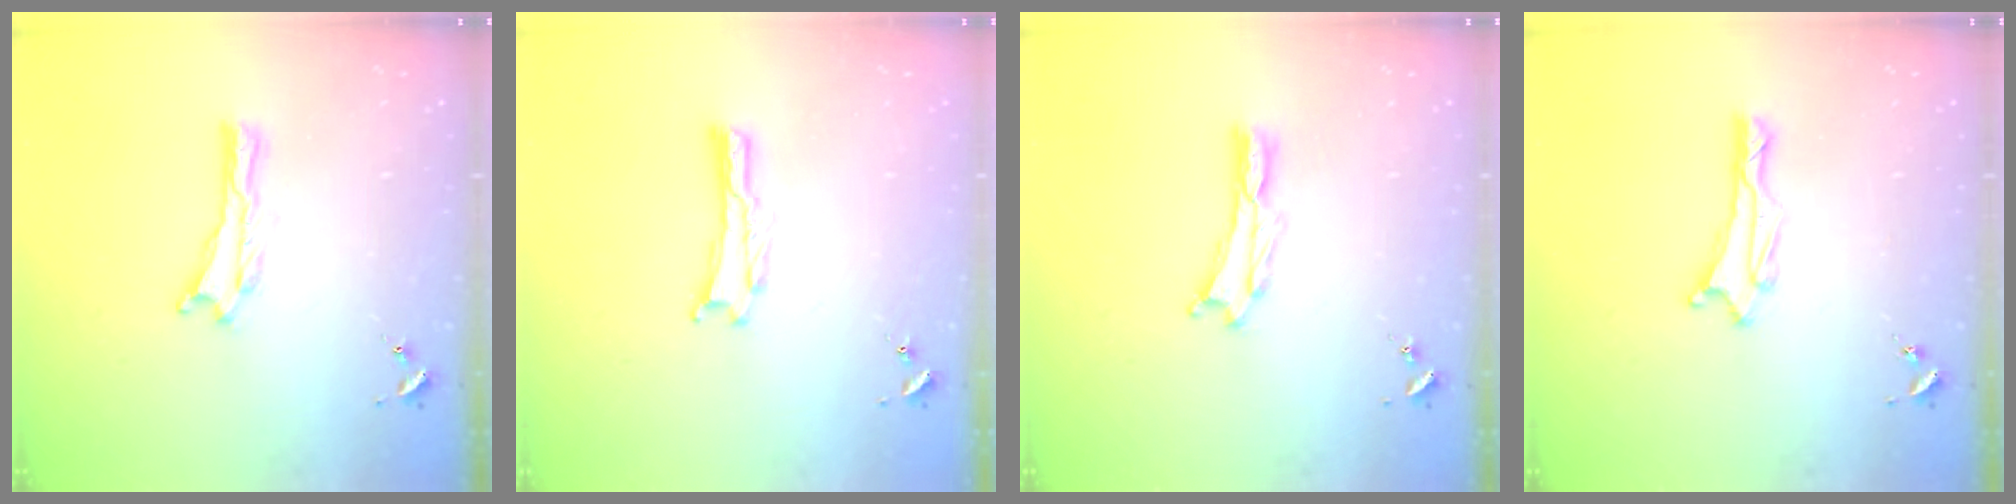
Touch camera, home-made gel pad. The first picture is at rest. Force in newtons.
{"total": 0.0}
{"total": 0.0}
{"total": 1.5, "press": 1.5, "slide": 0.2}